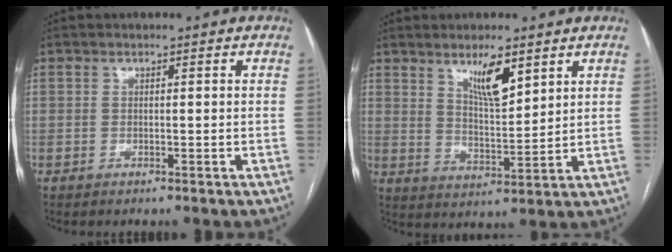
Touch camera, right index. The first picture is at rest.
{"total": 7.1, "force": [4.3, 1.5, 5.4], "torque": [-0.099, -0.008, 0.081]}